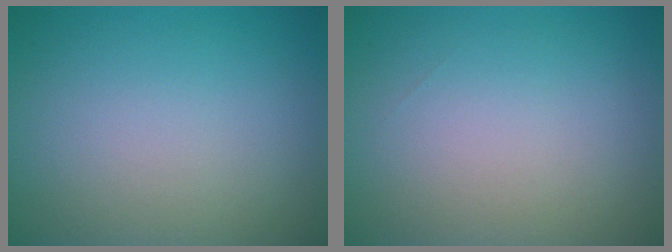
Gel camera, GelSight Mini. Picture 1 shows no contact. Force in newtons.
{"total": 0.0}